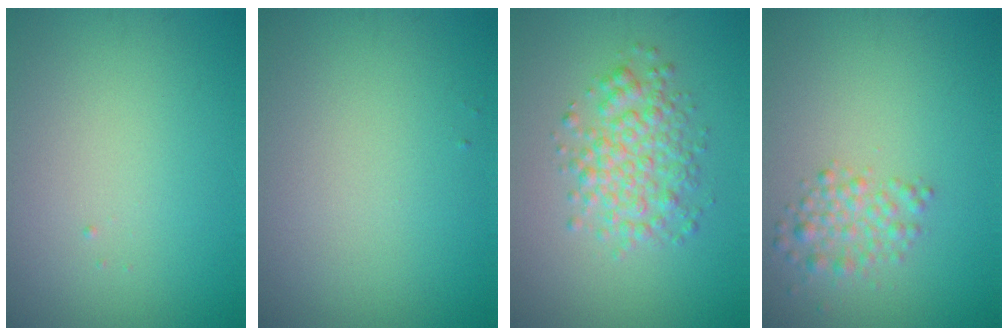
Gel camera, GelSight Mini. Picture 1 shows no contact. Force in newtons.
{"total": 0.0}
{"total": 3.9, "press": 3.9, "slide": 0.1}
{"total": 2.3, "press": 2.3, "slide": 0.1}